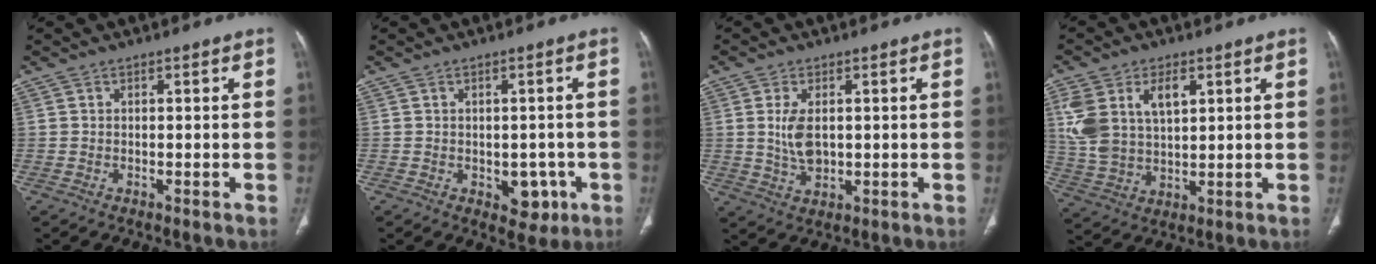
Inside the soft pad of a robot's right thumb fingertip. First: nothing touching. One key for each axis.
{"total": 5.3, "fx": -1.6, "fy": 3.6, "fz": 3.5, "tx": -0.015, "ty": 0.006, "tz": -0.011}
{"total": 5.8, "fx": 0.7, "fy": 3.3, "fz": 4.7, "tx": -0.095, "ty": -0.007, "tz": 0.020}
{"total": 12.9, "fx": 4.4, "fy": 7.6, "fz": 9.5, "tx": -0.192, "ty": -0.004, "tz": 0.095}